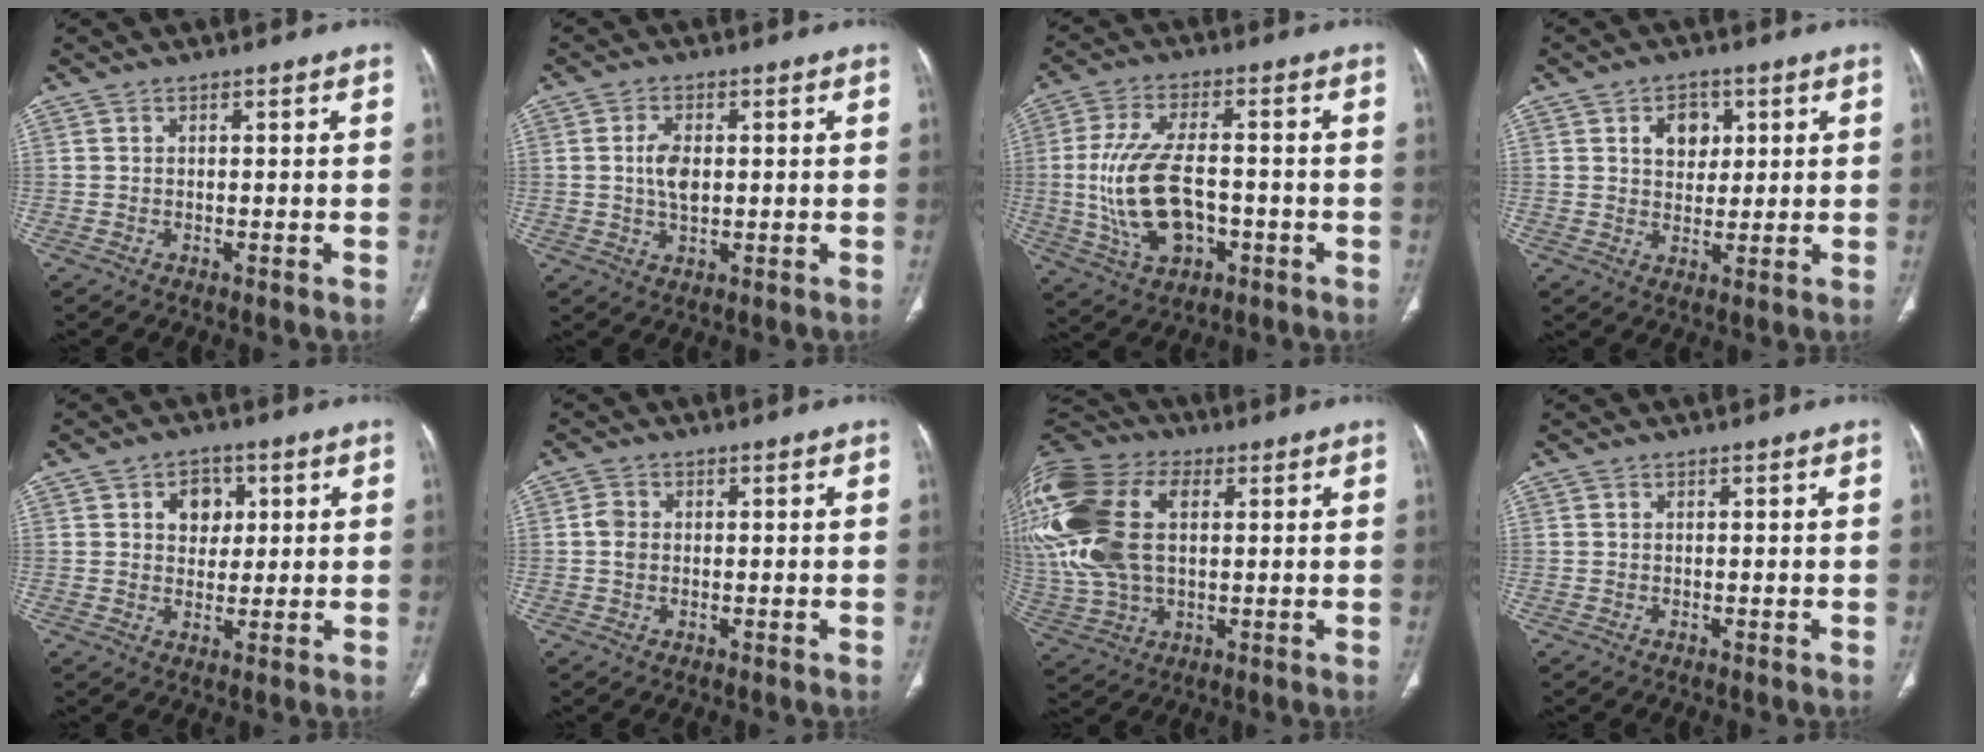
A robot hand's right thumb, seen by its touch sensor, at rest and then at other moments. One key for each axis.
{"total": 5.0, "fx": 0.4, "fy": 2.9, "fz": 4.1, "tx": -0.077, "ty": 0.000, "tz": 0.008}
{"total": 14.4, "fx": -2.0, "fy": 7.7, "fz": 12.0, "tx": -0.238, "ty": 0.011, "tz": -0.026}
{"total": 6.2, "fx": 2.2, "fy": 4.5, "fz": 3.6, "tx": -0.026, "ty": -0.008, "tz": 0.033}
{"total": 5.8, "fx": 1.8, "fy": 4.5, "fz": 3.2, "tx": -0.018, "ty": -0.004, "tz": 0.025}
{"total": 2.5, "fx": 0.0, "fy": 2.0, "fz": 1.5, "tx": -0.026, "ty": 0.003, "tz": -0.004}
{"total": 28.2, "fx": 6.0, "fy": 17.5, "fz": 21.3, "tx": -0.534, "ty": 0.034, "tz": 0.119}
{"total": 0.0}